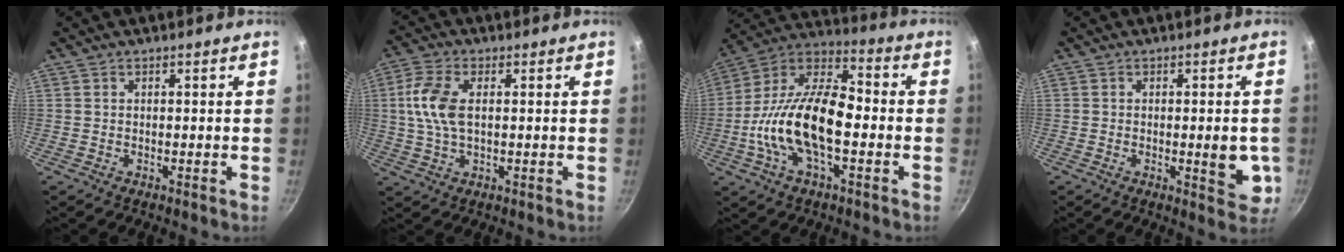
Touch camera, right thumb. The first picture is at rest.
{"total": 8.4, "force": [1.2, 4.4, 7.1], "torque": [-0.148, 0.009, 0.018]}
{"total": 20.3, "force": [-3.5, 10.2, 17.2], "torque": [-0.303, 0.043, -0.084]}
{"total": 6.5, "force": [-0.9, 2.4, 6.0], "torque": [-0.063, -0.007, -0.011]}